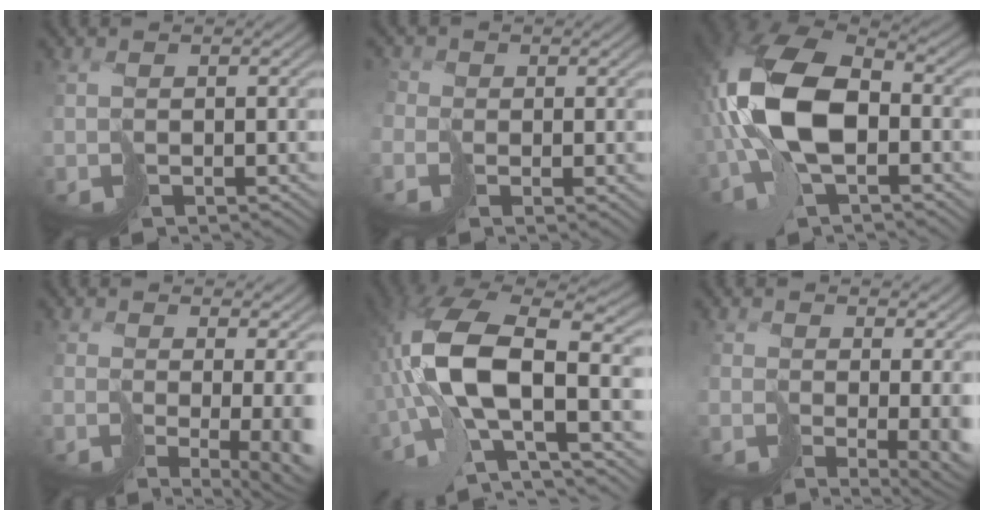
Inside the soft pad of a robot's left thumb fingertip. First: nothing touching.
{"total": 1.2, "force": [-0.7, 0.9, -0.3], "torque": [0.004, 0.004, -0.022]}
{"total": 12.7, "force": [-1.0, 6.3, 11.0], "torque": [-0.259, 0.007, -0.031]}
{"total": 6.8, "force": [-0.6, 1.7, 6.6], "torque": [-0.101, -0.030, 0.018]}
{"total": 13.9, "force": [-1.6, 4.6, 13.0], "torque": [-0.284, 0.007, -0.034]}
{"total": 4.1, "force": [0.2, 1.2, 3.9], "torque": [-0.053, -0.019, 0.015]}